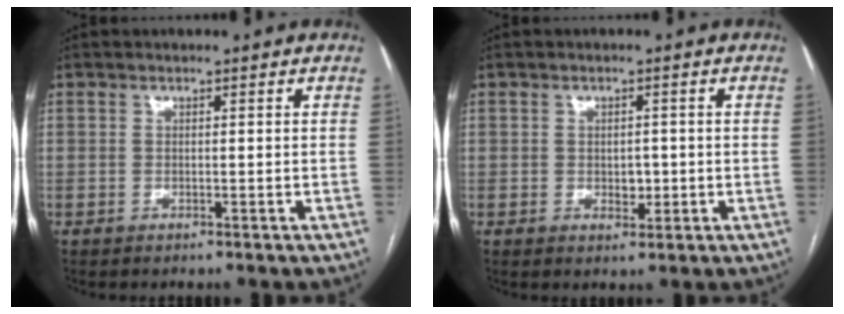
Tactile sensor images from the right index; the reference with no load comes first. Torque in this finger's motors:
{"motor_torque": [0.00, 0.05, 0.05, 0.00]}